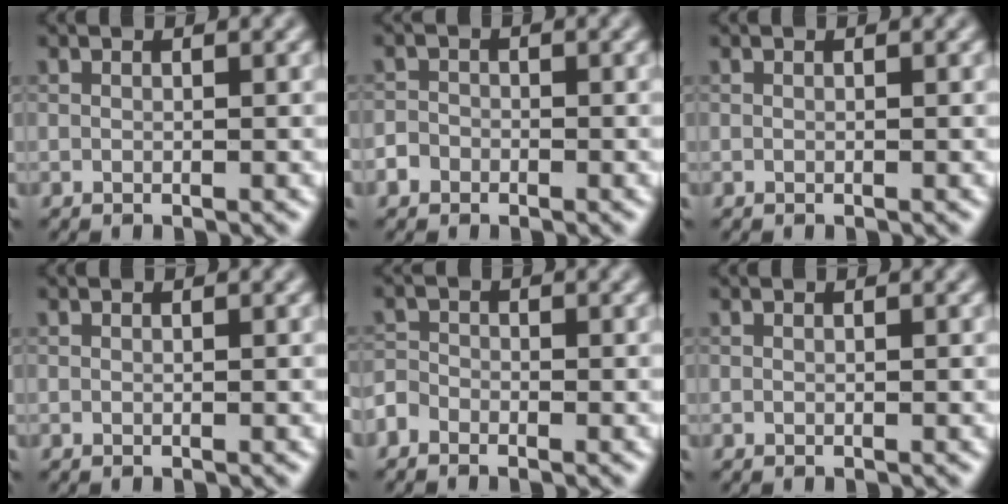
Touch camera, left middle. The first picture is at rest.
{"total": 1.9, "force": [-1.2, 1.4, 0.4], "torque": [0.001, 0.002, -0.021]}
{"total": 0.0}
{"total": 0.0}
{"total": 1.7, "force": [-1.3, 1.1, 0.5], "torque": [-0.008, 0.002, -0.031]}
{"total": 0.0}